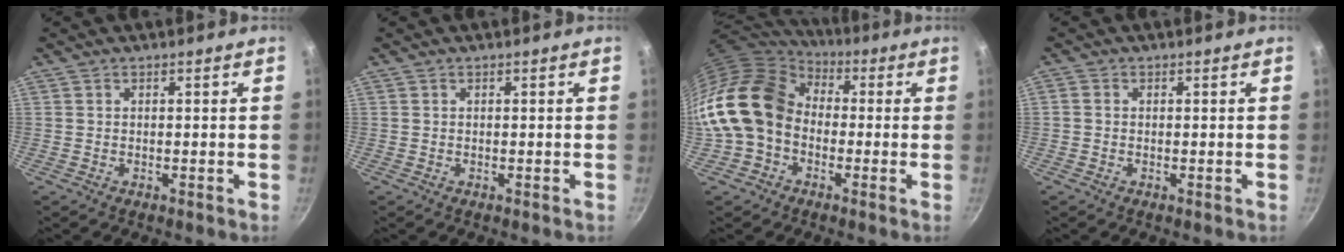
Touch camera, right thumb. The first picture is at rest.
{"total": 0.0}
{"total": 16.8, "force": [-1.7, 13.3, 10.1], "torque": [-0.169, 0.046, -0.048]}
{"total": 1.0, "force": [-0.1, 0.9, 0.5], "torque": [-0.009, 0.004, -0.005]}